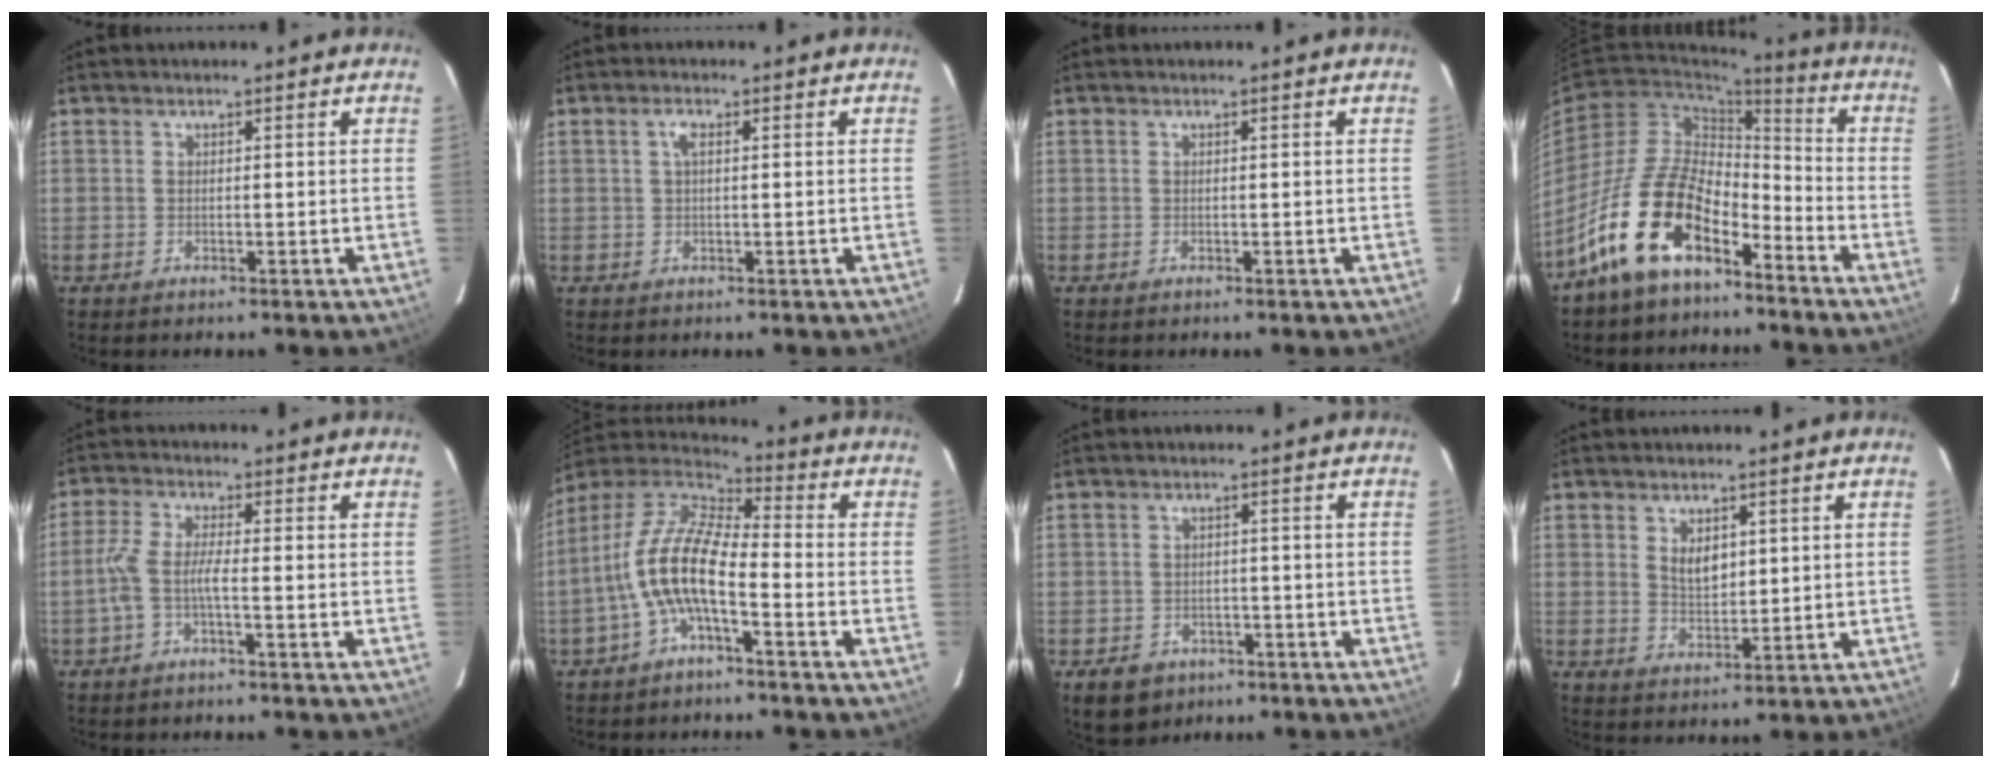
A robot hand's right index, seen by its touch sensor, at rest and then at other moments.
{"total": 2.0, "force": [0.5, 0.7, 1.7], "torque": [-0.035, 0.008, 0.009]}
{"total": 0.0}
{"total": 16.0, "force": [-10.4, 7.3, 9.8], "torque": [-0.182, 0.021, -0.194]}
{"total": 4.0, "force": [-1.7, 0.4, 3.6], "torque": [-0.087, 0.006, -0.034]}
{"total": 12.2, "force": [-4.1, 4.1, 10.8], "torque": [-0.223, 0.011, -0.084]}
{"total": 6.8, "force": [-3.5, 5.4, 2.2], "torque": [-0.047, 0.012, -0.041]}
{"total": 4.3, "force": [1.5, 2.7, 3.0], "torque": [-0.049, 0.001, 0.032]}